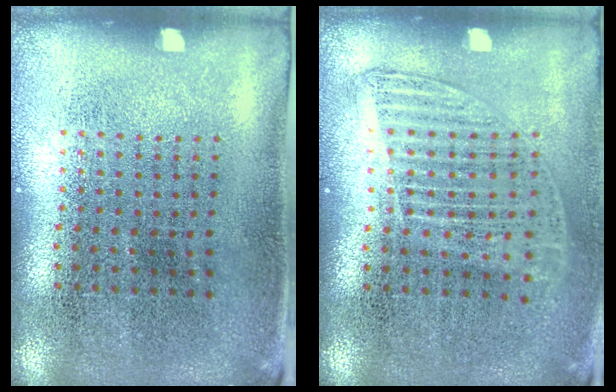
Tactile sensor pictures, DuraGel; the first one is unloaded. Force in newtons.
{"total": 1.3, "press": 1.1, "slide": 0.6}